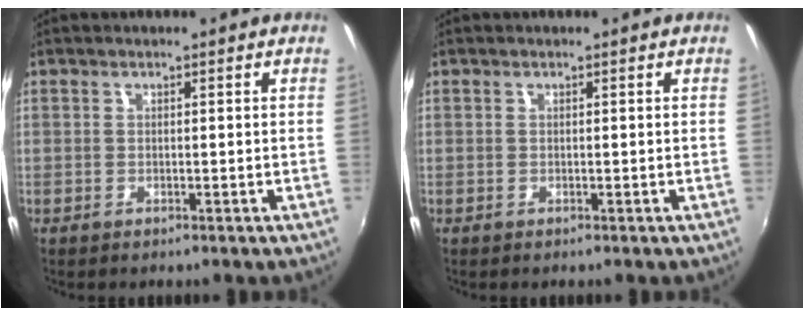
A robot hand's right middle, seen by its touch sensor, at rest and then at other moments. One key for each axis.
{"total": 0.0}